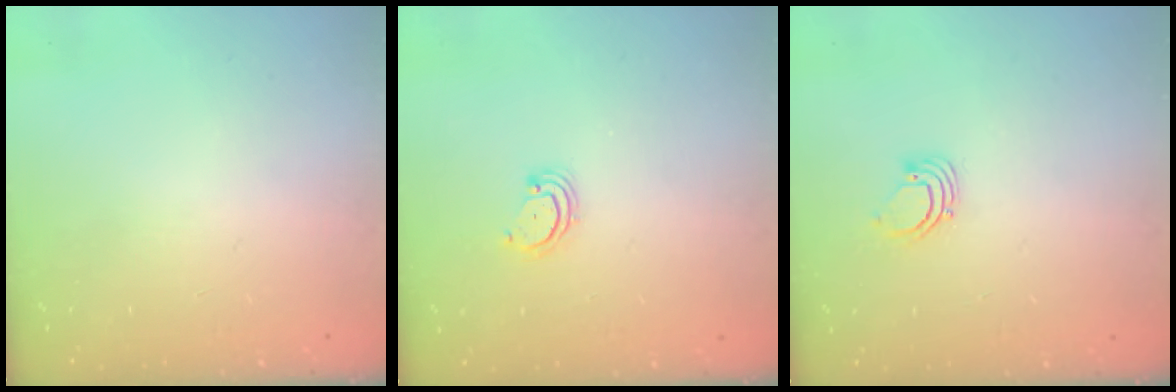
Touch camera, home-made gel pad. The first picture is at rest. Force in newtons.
{"total": 2.5, "press": 2.5, "slide": 0.3}
{"total": 2.2, "press": 2.2, "slide": 0.2}